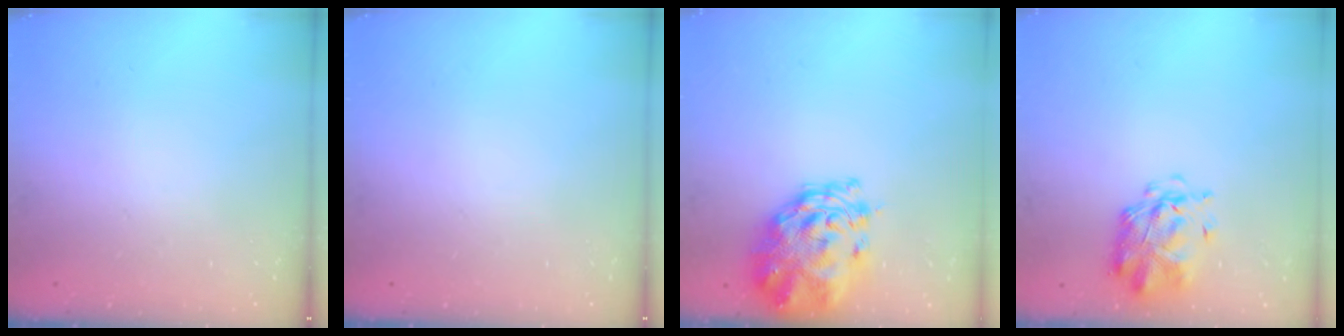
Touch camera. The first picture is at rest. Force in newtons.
{"total": 0.0}
{"total": 5.2, "press": 4.8, "slide": 1.9}
{"total": 3.0, "press": 2.9, "slide": 0.8}